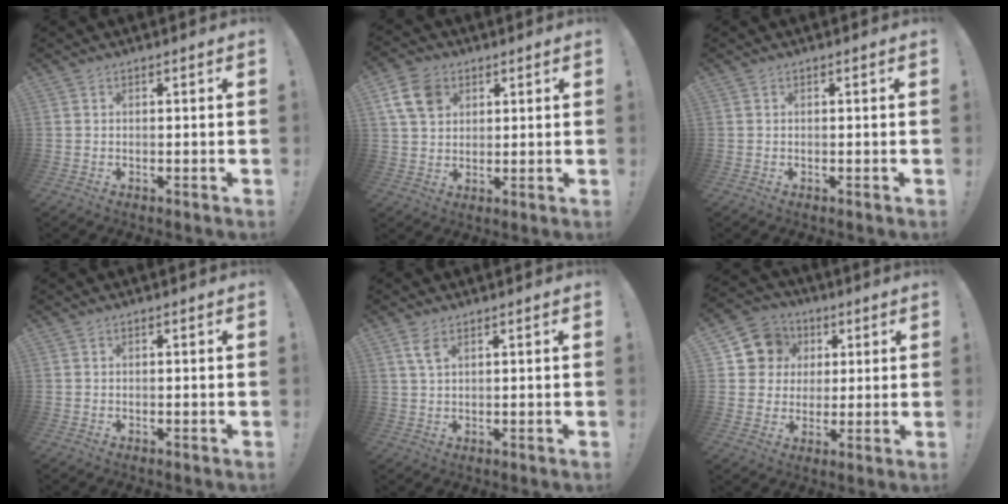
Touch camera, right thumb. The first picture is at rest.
{"total": 10.6, "force": [4.7, 7.6, 5.6], "torque": [-0.106, -0.006, 0.095]}
{"total": 0.0}
{"total": 0.0}
{"total": 4.1, "force": [2.0, 1.7, 3.1], "torque": [-0.059, -0.003, 0.038]}
{"total": 10.8, "force": [3.0, 10.0, 2.6], "torque": [-0.032, -0.009, 0.065]}